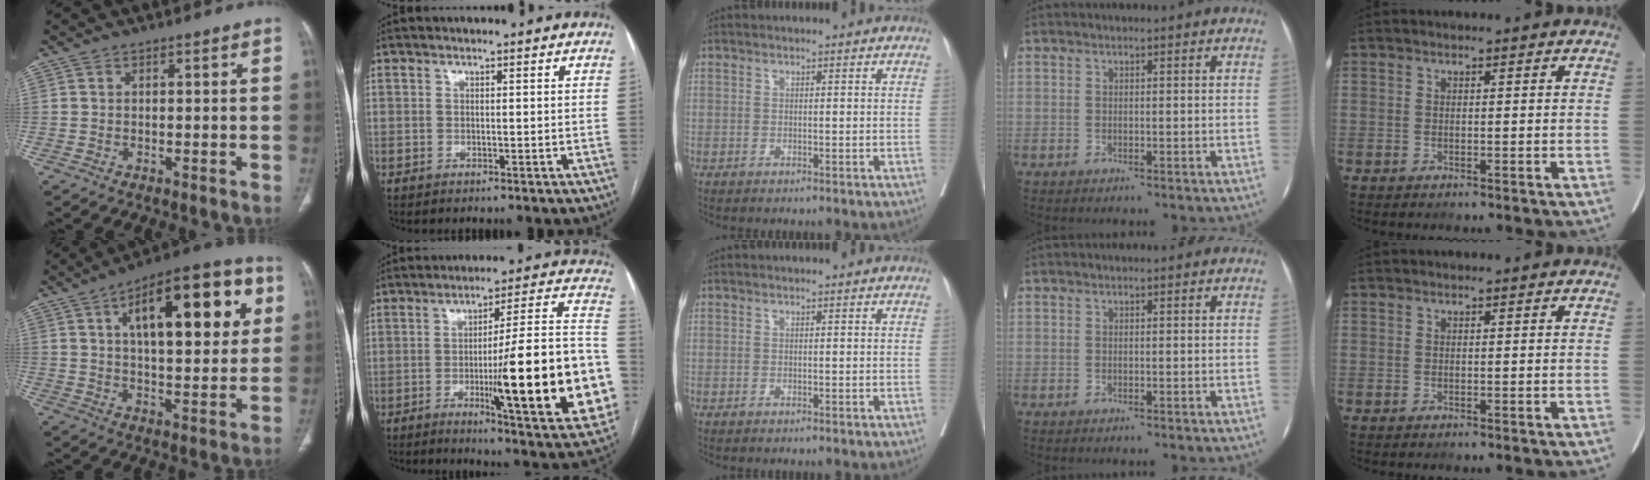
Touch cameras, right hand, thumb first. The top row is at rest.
{"thumb": {"total": 23.1, "force": [7.6, 9.7, 19.6], "torque": [-0.250, 0.005, 0.107]}, "index": {"total": 24.5, "force": [-5.2, 2.2, 23.8], "torque": [-0.271, 0.003, -0.067]}}